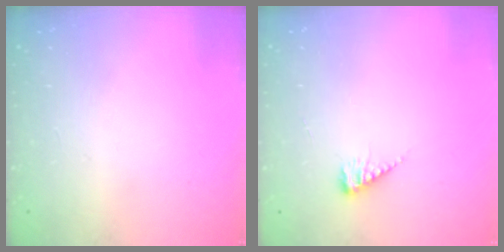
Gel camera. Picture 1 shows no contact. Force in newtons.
{"total": 5.7, "press": 5.7, "slide": 0.7}